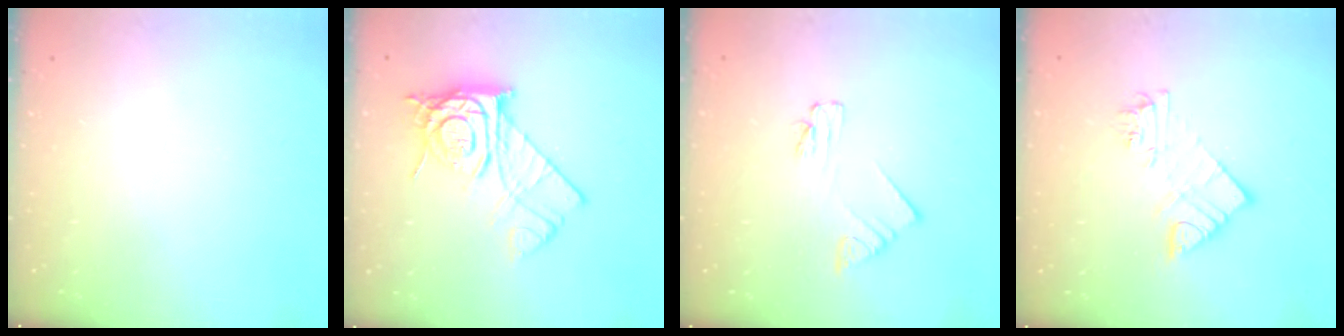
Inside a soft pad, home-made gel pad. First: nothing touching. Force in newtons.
{"total": 14.2, "press": 14.1, "slide": 1.1}
{"total": 2.0, "press": 2.0, "slide": 0.3}
{"total": 10.0, "press": 9.9, "slide": 0.9}